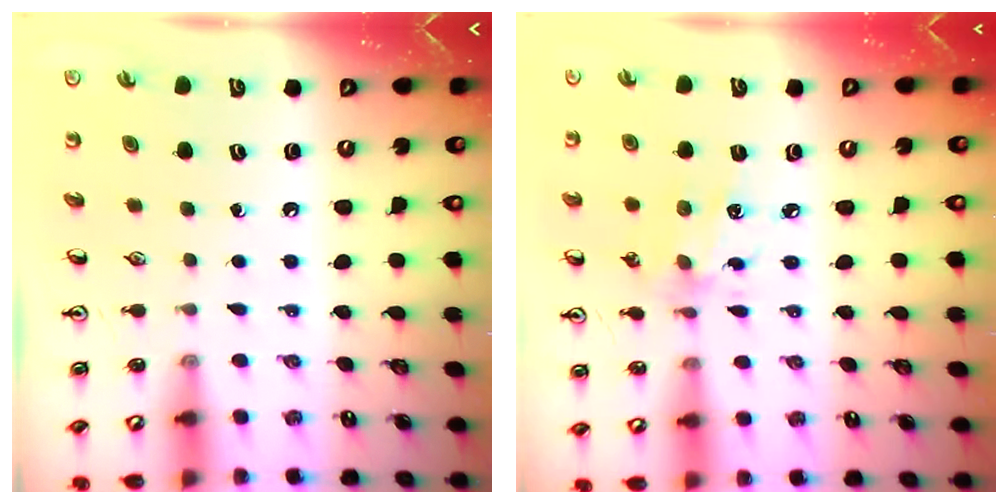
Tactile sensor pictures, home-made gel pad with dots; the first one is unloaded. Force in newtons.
{"total": 7.7, "press": 7.7, "slide": 0.6}